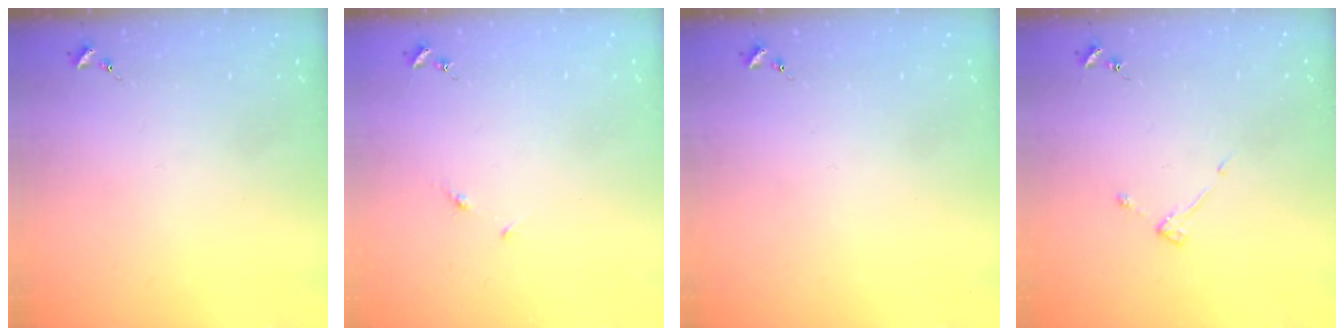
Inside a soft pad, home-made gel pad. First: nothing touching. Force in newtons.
{"total": 3.4, "press": 3.4, "slide": 0.4}
{"total": 0.0}
{"total": 2.9, "press": 2.9, "slide": 0.5}